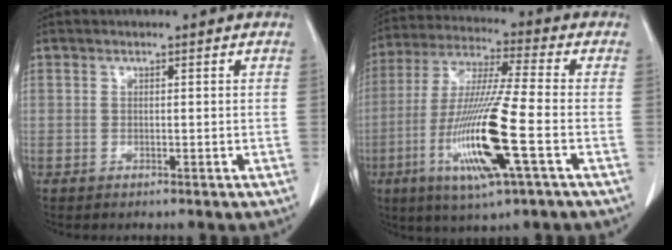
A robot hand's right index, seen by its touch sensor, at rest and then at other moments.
{"total": 15.1, "force": [-4.9, 0.2, 14.3], "torque": [-0.294, -0.022, -0.092]}